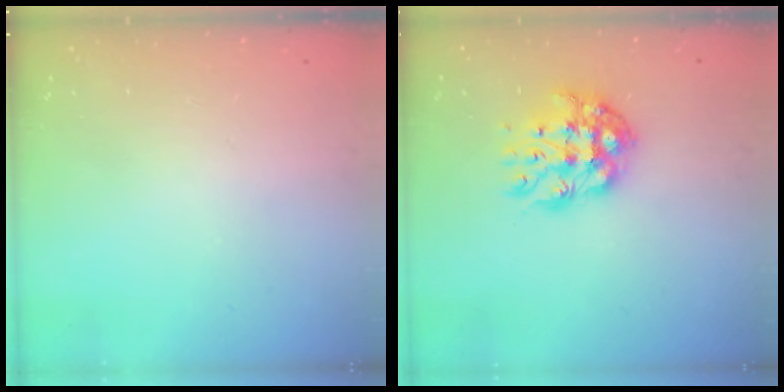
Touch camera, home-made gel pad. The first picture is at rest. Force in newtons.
{"total": 10.9, "press": 10.8, "slide": 0.9}